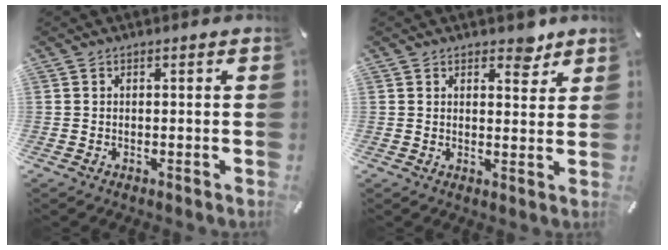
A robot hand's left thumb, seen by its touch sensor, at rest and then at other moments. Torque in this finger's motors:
{"motor_torque": [0.50, -0.57, 0.16, 0.13, -0.08]}